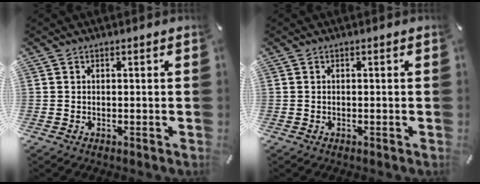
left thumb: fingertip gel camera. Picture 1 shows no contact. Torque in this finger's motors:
{"motor_torque": [0.00, 0.00, -0.05, 0.05, 0.00]}